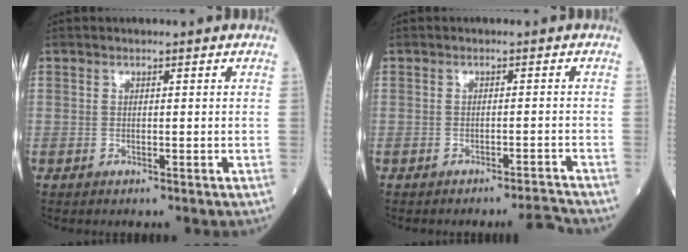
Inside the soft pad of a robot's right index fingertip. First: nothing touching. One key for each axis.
{"total": 2.6, "fx": -2.5, "fy": -0.6, "fz": 0.4, "tx": 0.002, "ty": -0.008, "tz": -0.038}